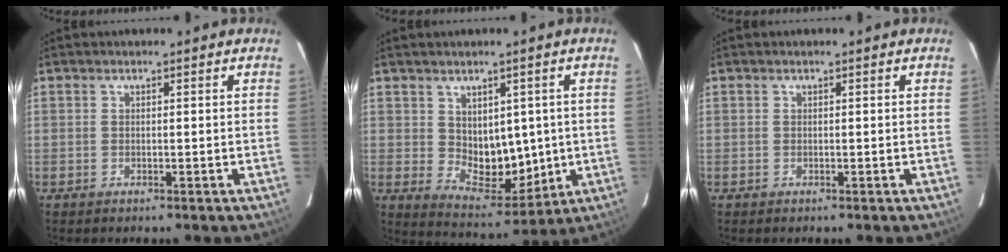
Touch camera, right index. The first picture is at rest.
{"total": 8.9, "force": [0.4, 5.3, 7.1], "torque": [-0.103, -0.003, 0.031]}
{"total": 0.0}